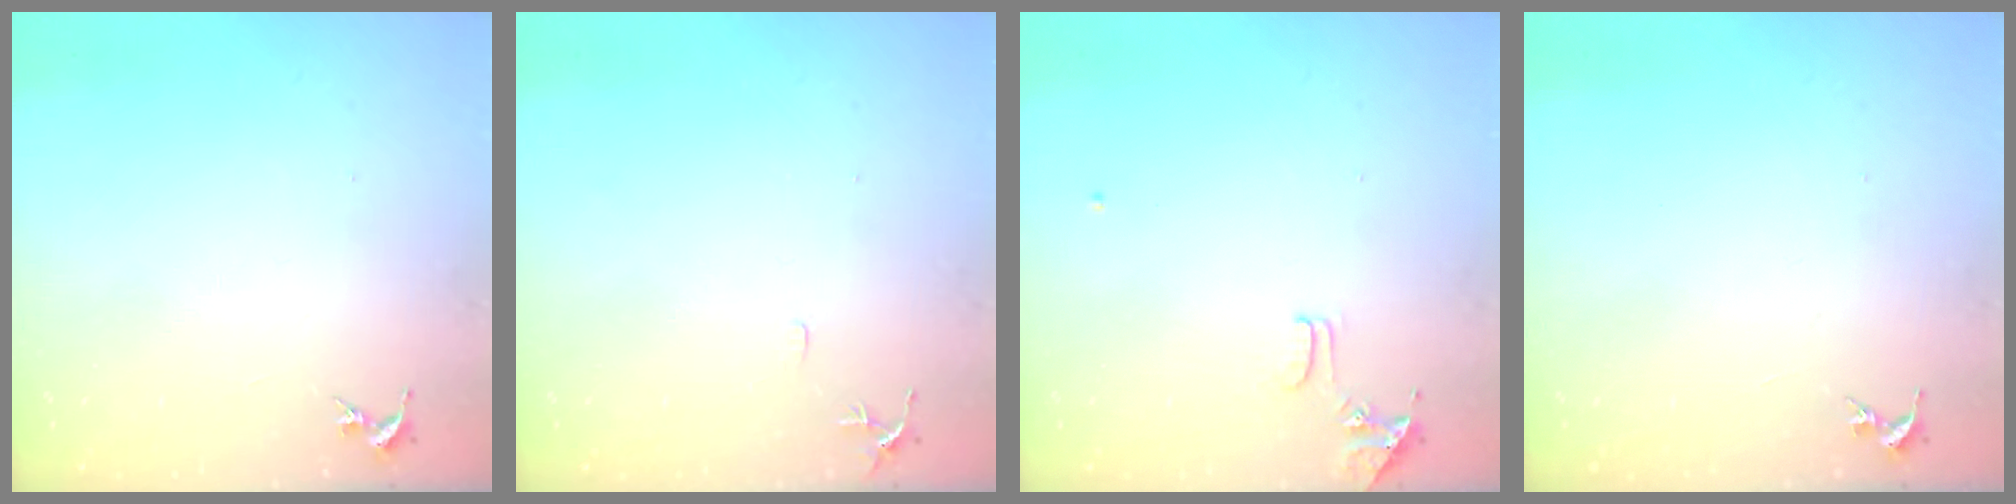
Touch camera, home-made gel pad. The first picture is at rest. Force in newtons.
{"total": 5.3, "press": 5.2, "slide": 0.6}
{"total": 8.0, "press": 7.9, "slide": 0.7}
{"total": 0.0}